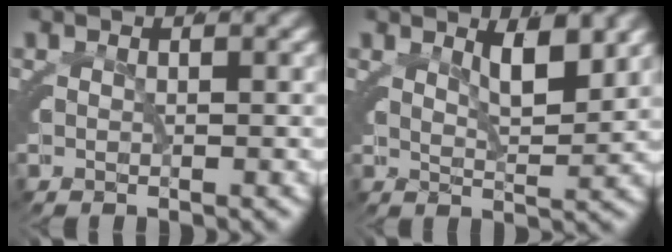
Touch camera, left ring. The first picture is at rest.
{"total": 2.4, "force": [1.6, 0.3, 1.7], "torque": [-0.024, -0.001, 0.027]}